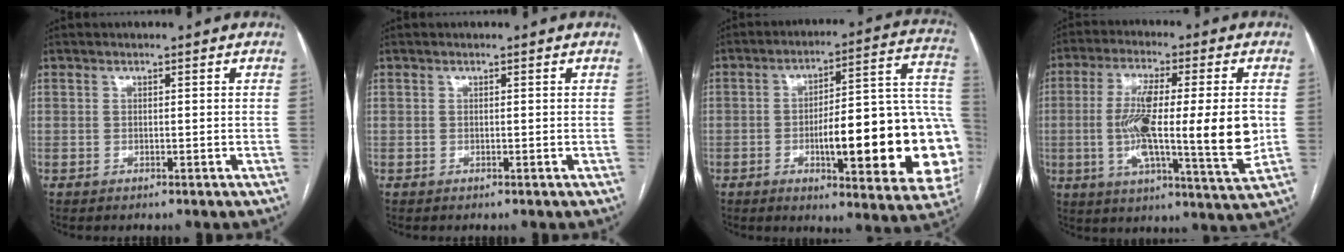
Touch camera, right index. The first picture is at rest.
{"total": 0.0}
{"total": 25.7, "force": [-5.1, 5.0, 24.7], "torque": [-0.248, 0.021, -0.060]}
{"total": 18.0, "force": [-0.6, 2.4, 17.9], "torque": [-0.295, -0.008, -0.013]}